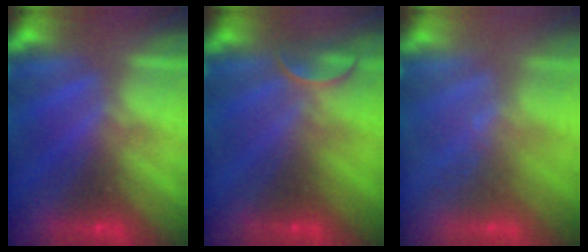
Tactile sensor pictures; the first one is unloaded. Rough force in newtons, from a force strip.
{"total": 2.4}
{"total": 2.4}